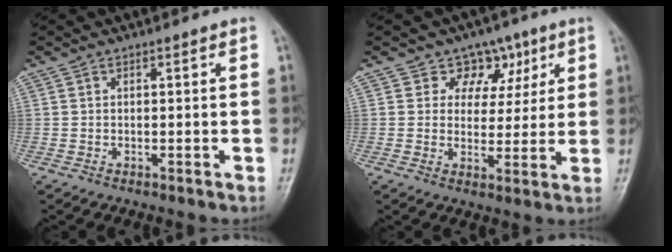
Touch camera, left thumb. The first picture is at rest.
{"total": 7.1, "force": [3.9, 5.8, 1.6], "torque": [0.021, -0.011, 0.057]}